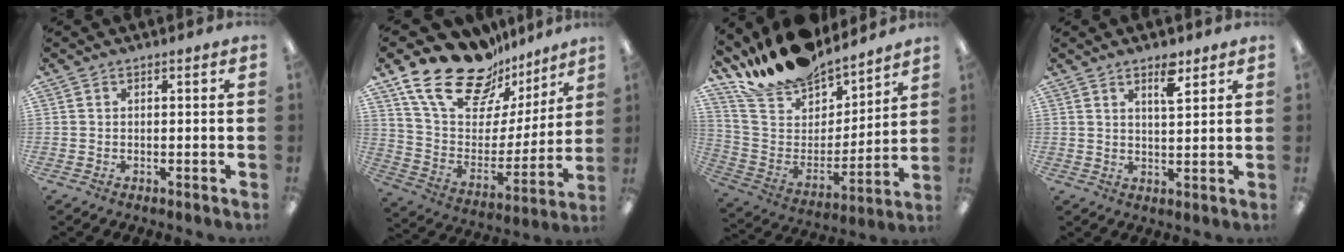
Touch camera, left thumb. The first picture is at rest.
{"total": 22.4, "force": [16.3, 11.7, 10.1], "torque": [-0.175, -0.109, 0.295]}
{"total": 18.8, "force": [16.8, 7.0, 4.9], "torque": [-0.114, -0.129, 0.303]}
{"total": 5.6, "force": [3.8, 1.9, 3.7], "torque": [-0.051, -0.016, 0.060]}